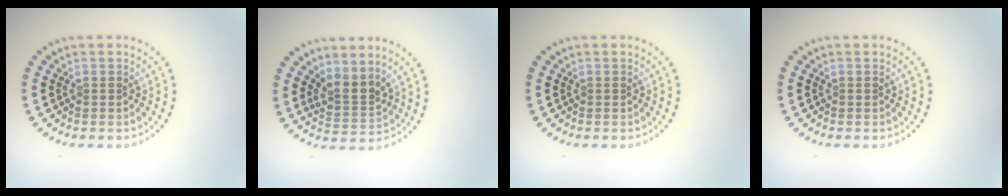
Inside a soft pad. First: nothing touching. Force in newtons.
{"total": 2.6, "press": 1.8, "slide": 1.9}
{"total": 0.0}
{"total": 0.0}